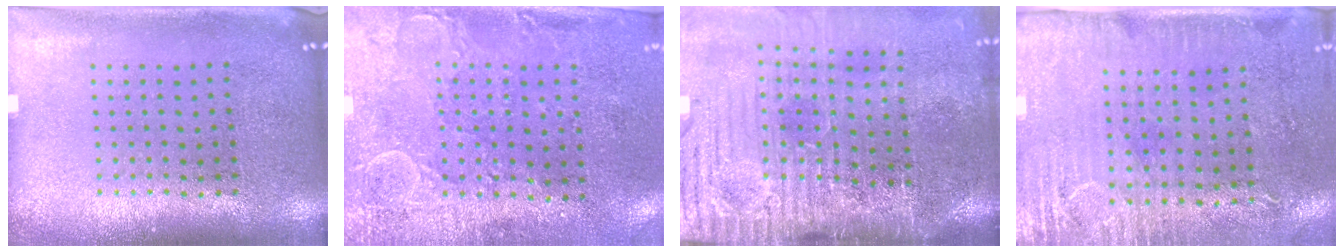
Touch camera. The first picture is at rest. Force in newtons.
{"total": 3.0, "press": 2.3, "slide": 1.9}
{"total": 4.8, "press": 4.2, "slide": 2.4}
{"total": 2.9, "press": 2.4, "slide": 1.6}